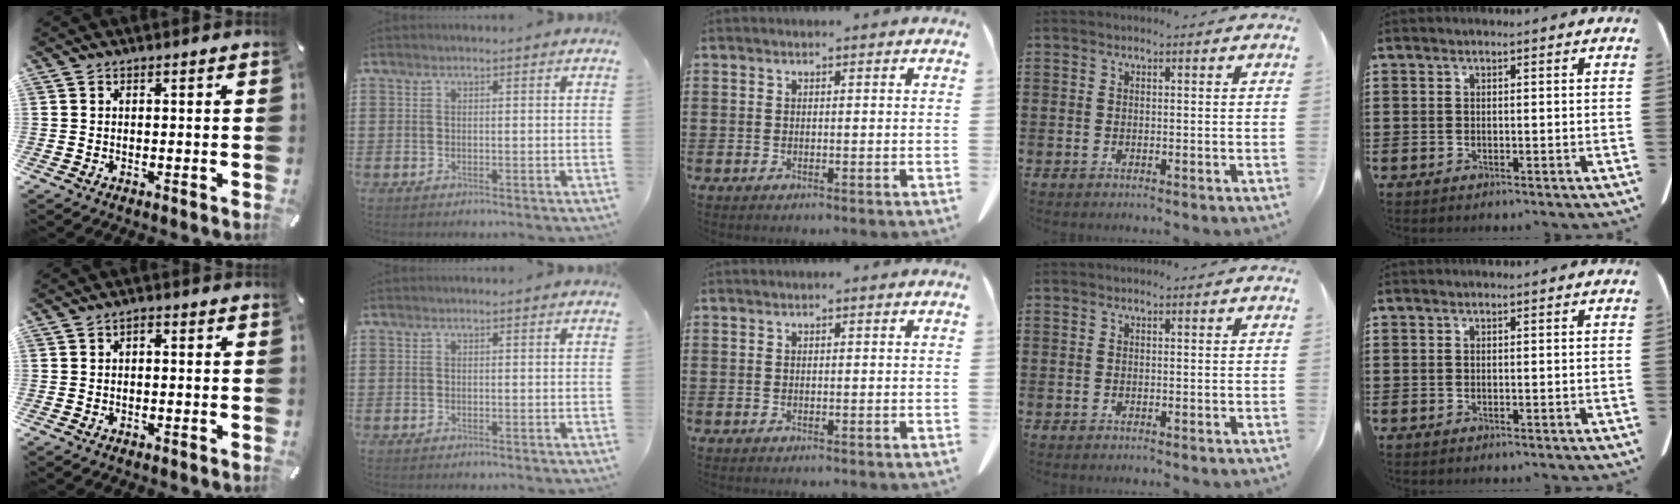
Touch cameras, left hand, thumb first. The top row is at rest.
{"thumb": {"total": 1.4, "force": [-0.6, 0.8, 1.0], "torque": [-0.019, 0.005, -0.013]}}